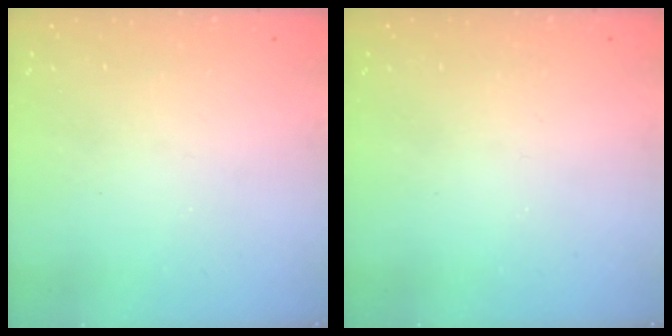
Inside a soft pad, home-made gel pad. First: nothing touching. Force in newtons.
{"total": 0.0}